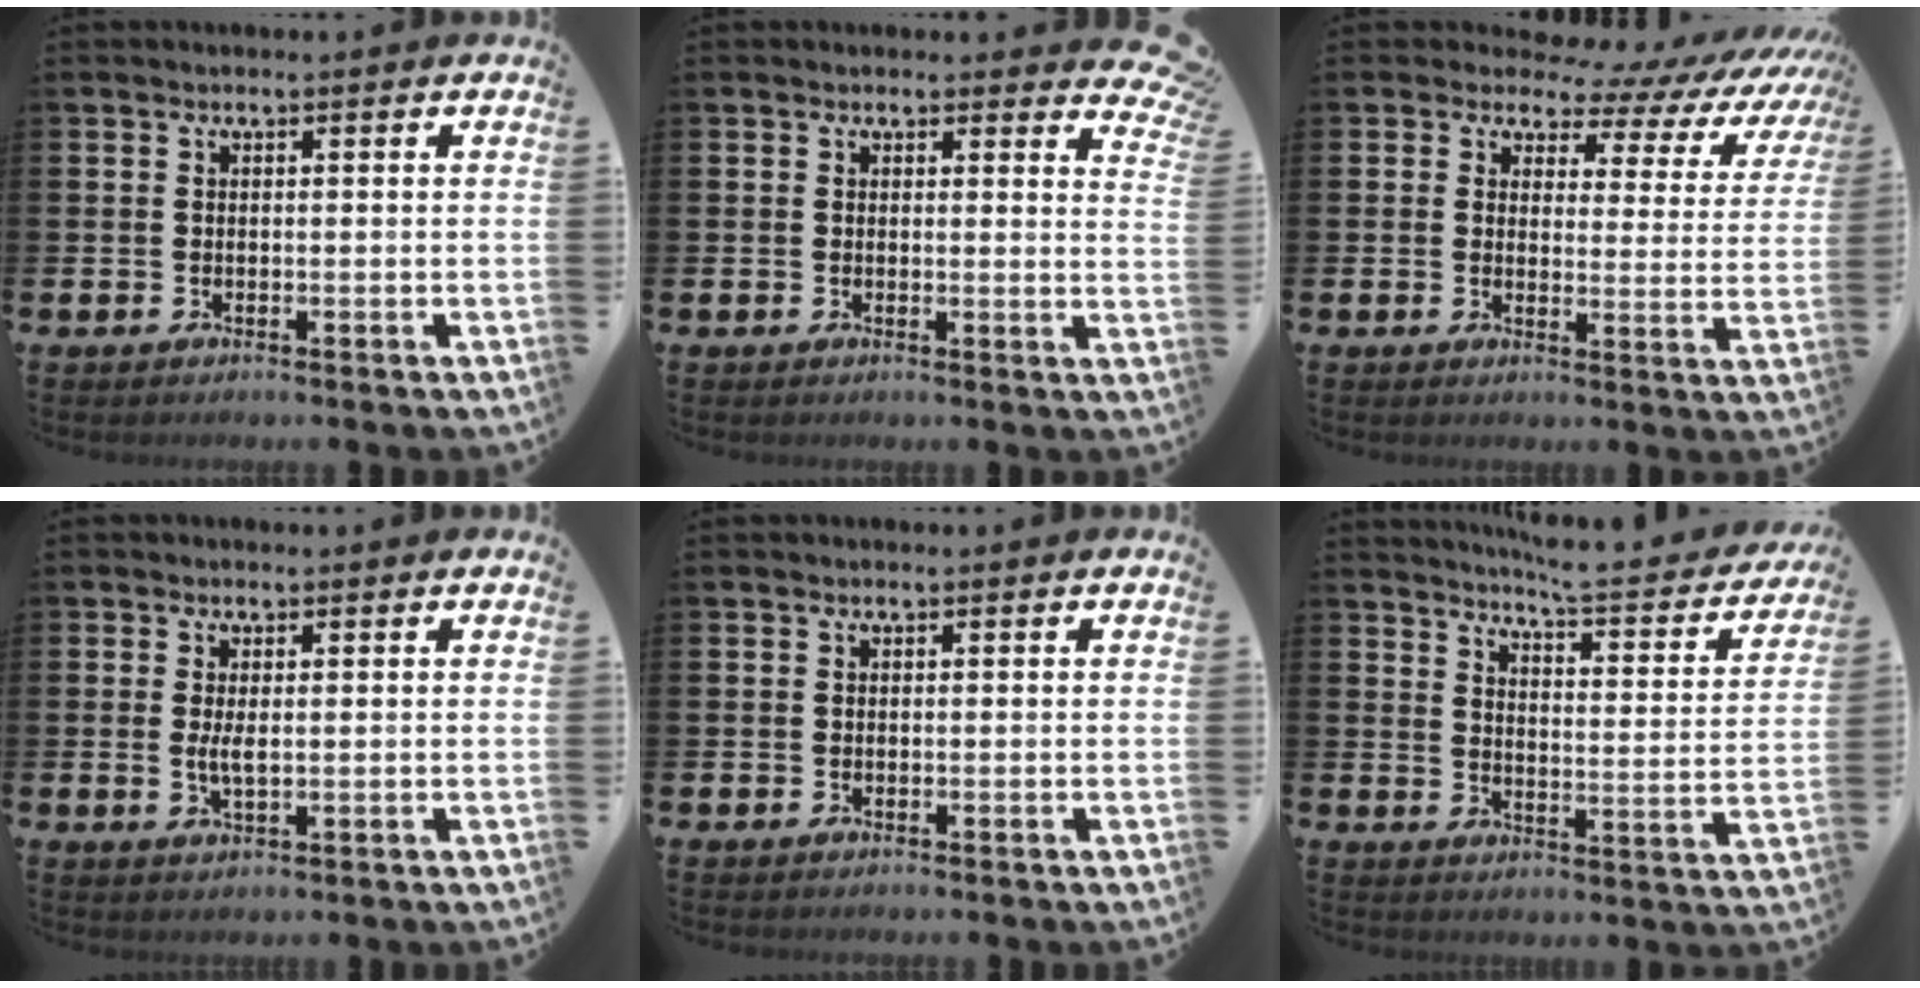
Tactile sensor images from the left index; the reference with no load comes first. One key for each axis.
{"total": 2.3, "fx": 2.1, "fy": 0.9, "fz": 0.2, "tx": 0.014, "ty": -0.013, "tz": 0.031}
{"total": 4.3, "fx": 2.7, "fy": 2.8, "fz": 1.6, "tx": -0.034, "ty": -0.029, "tz": 0.032}
{"total": 2.2, "fx": 0.1, "fy": 0.7, "fz": 2.1, "tx": -0.040, "ty": 0.001, "tz": 0.001}
{"total": 0.0}
{"total": 5.6, "fx": 5.3, "fy": 0.2, "fz": 1.7, "tx": -0.045, "ty": -0.047, "tz": 0.085}